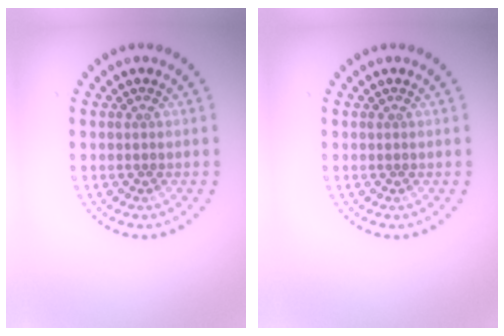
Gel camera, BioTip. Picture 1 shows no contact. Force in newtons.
{"total": 0.0}